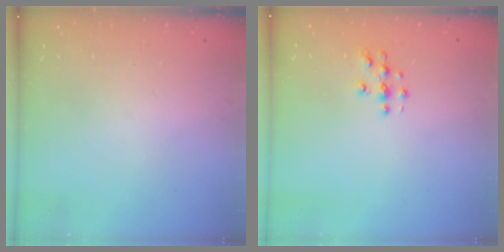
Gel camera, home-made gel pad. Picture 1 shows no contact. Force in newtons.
{"total": 3.8, "press": 3.8, "slide": 0.2}